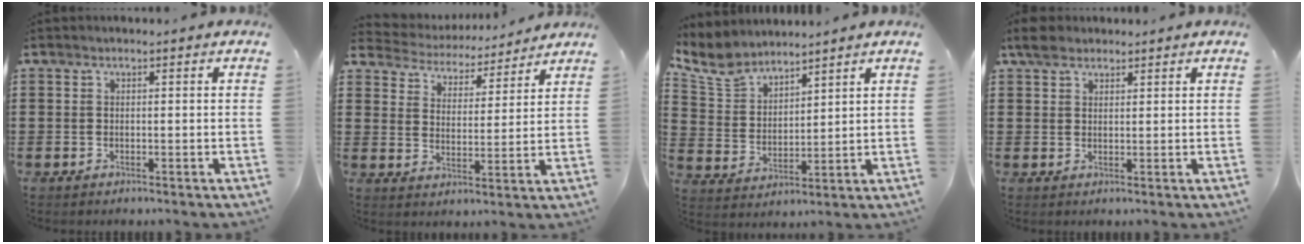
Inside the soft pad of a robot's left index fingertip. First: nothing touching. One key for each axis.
{"total": 4.3, "fx": 4.2, "fy": 0.4, "fz": -0.3, "tx": -0.024, "ty": -0.035, "tz": 0.068}
{"total": 6.8, "fx": 6.1, "fy": 2.3, "fz": 1.8, "tx": -0.065, "ty": -0.021, "tz": 0.113}
{"total": 3.3, "fx": 2.5, "fy": 1.6, "fz": 1.5, "tx": -0.029, "ty": 0.005, "tz": 0.044}